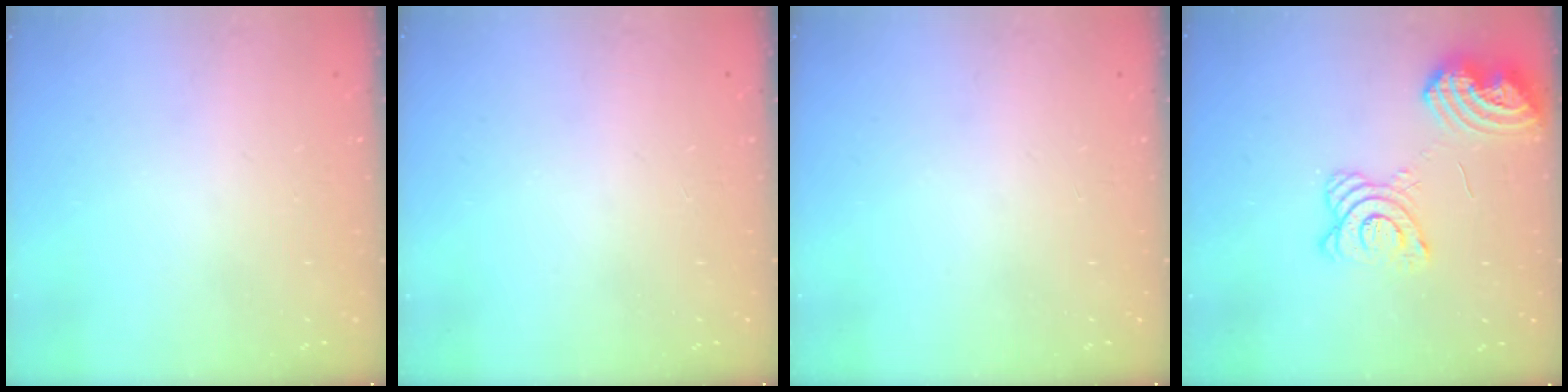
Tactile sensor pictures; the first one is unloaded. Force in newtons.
{"total": 0.0}
{"total": 0.0}
{"total": 15.1, "press": 15.0, "slide": 1.8}